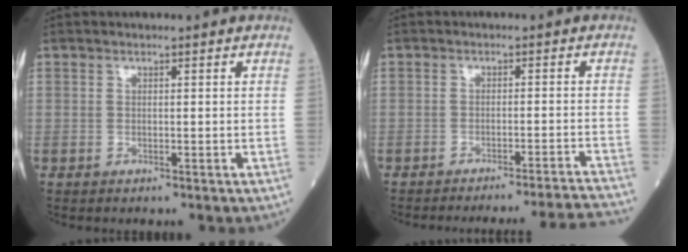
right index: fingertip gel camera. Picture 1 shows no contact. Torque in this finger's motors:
{"motor_torque": [0.00, -0.19, 0.05, 0.05]}